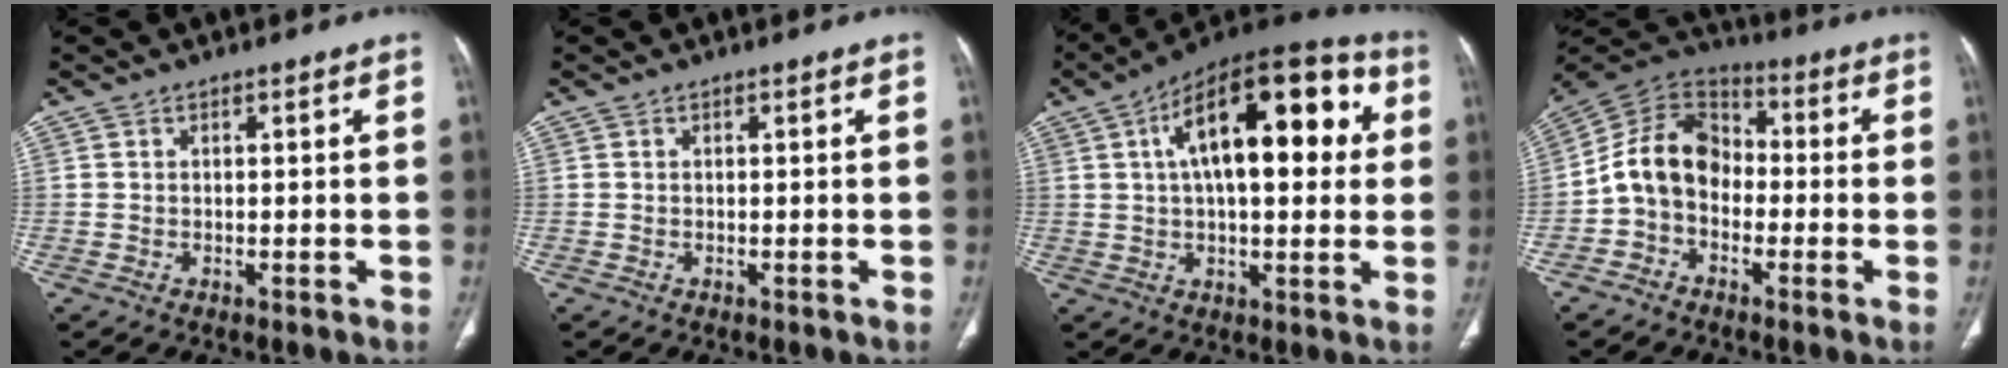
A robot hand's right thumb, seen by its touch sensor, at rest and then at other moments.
{"total": 0.0}
{"total": 22.7, "force": [5.5, 10.1, 19.5], "torque": [-0.274, 0.028, 0.074]}
{"total": 11.6, "force": [-2.2, 8.9, 7.1], "torque": [-0.114, 0.048, -0.056]}